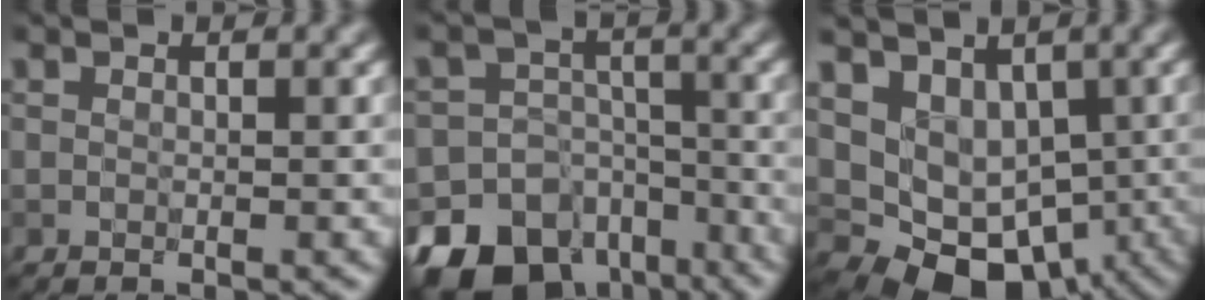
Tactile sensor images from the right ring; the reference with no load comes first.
{"total": 15.5, "force": [-10.4, 10.6, 4.5], "torque": [-0.082, -0.046, -0.160]}
{"total": 9.2, "force": [-1.2, 7.6, 5.0], "torque": [-0.066, -0.014, -0.012]}